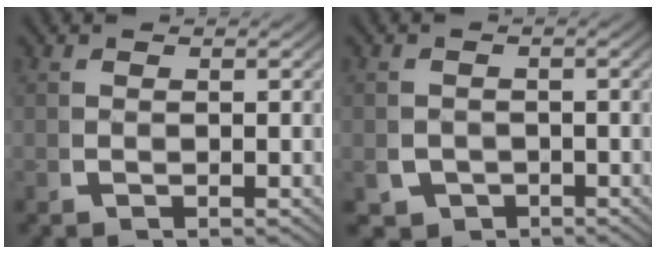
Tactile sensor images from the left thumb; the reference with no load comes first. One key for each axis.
{"total": 3.7, "fx": -2.2, "fy": 2.9, "fz": 0.9, "tx": -0.017, "ty": -0.028, "tz": -0.030}